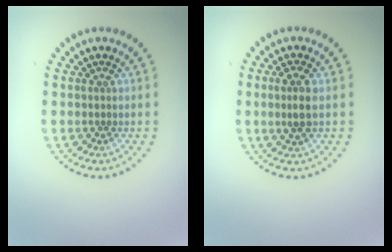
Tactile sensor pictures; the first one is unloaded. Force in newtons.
{"total": 2.2, "press": 2.1, "slide": 0.6}